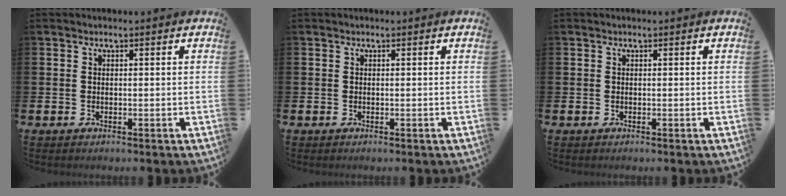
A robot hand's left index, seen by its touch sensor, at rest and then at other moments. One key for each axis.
{"total": 0.0}
{"total": 0.0}